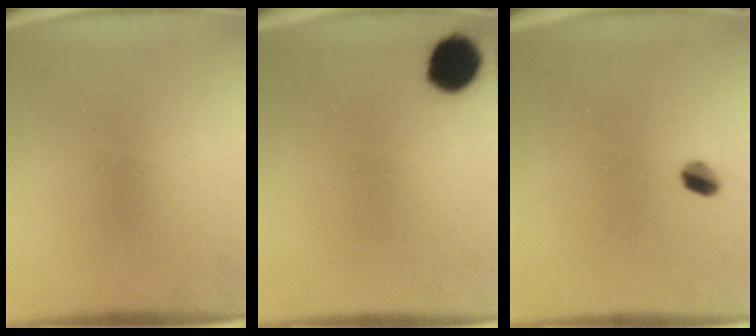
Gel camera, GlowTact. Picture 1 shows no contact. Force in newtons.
{"total": 9.9}
{"total": 2.7}